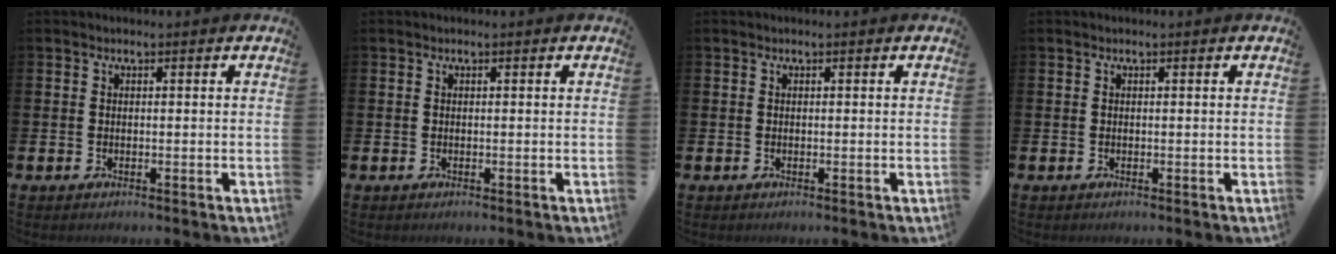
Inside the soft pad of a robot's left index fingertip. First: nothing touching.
{"total": 0.0}
{"total": 0.0}
{"total": 0.0}